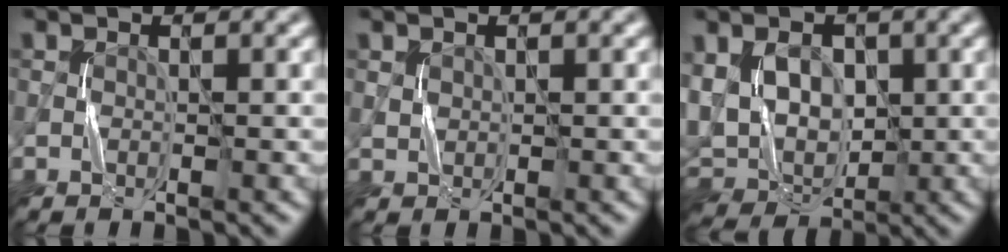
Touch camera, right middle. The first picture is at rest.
{"total": 0.7, "force": [0.4, 0.6, 0.1], "torque": [0.002, 0.002, 0.009]}
{"total": 6.4, "force": [0.6, 5.0, 4.1], "torque": [-0.076, -0.009, 0.015]}